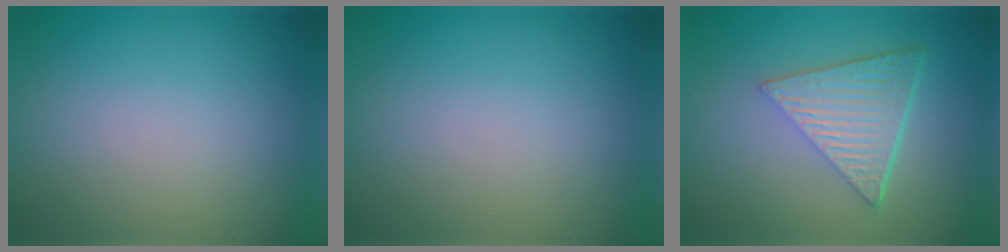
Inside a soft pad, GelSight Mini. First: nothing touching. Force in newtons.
{"total": 0.0}
{"total": 6.3, "press": 4.2, "slide": 4.7}